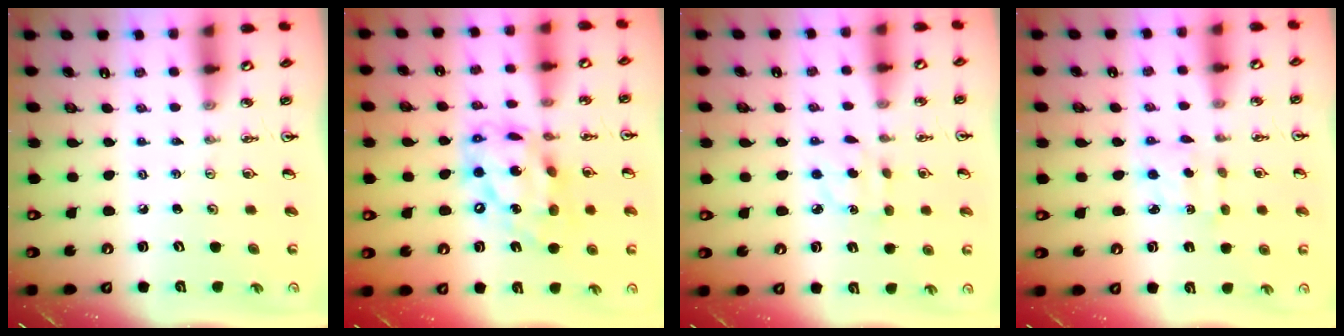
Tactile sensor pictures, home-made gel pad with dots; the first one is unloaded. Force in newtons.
{"total": 16.4, "press": 16.3, "slide": 1.3}
{"total": 5.1, "press": 5.1, "slide": 0.6}
{"total": 1.9, "press": 1.9, "slide": 0.3}